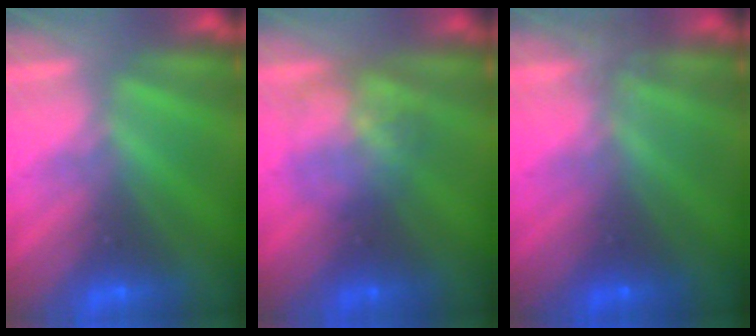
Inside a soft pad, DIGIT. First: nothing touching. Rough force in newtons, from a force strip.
{"total": 2.9}
{"total": 1.4}